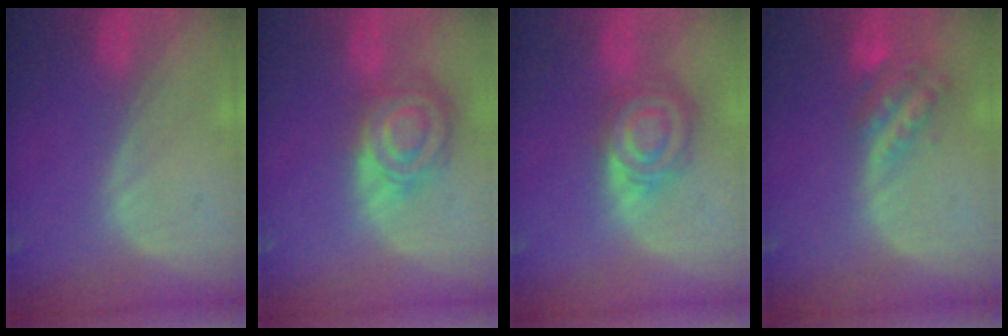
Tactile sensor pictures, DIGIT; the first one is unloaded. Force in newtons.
{"total": 8.5, "press": 7.4, "slide": 4.2}
{"total": 7.9, "press": 6.9, "slide": 3.8}
{"total": 5.8, "press": 5.1, "slide": 2.8}